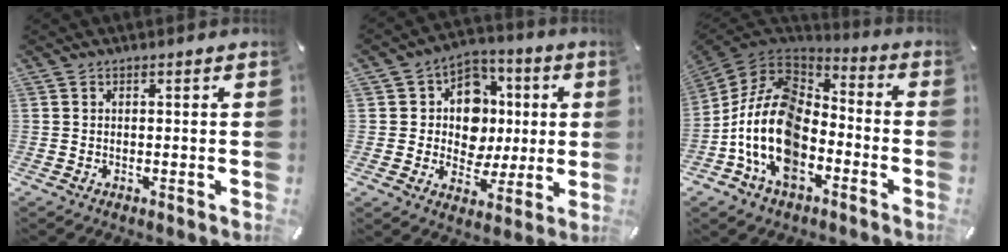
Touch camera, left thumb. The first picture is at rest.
{"total": 13.0, "force": [0.9, 11.4, 6.1], "torque": [-0.092, 0.002, 0.026]}
{"total": 18.4, "force": [-7.4, 12.4, 11.5], "torque": [-0.249, 0.034, -0.132]}